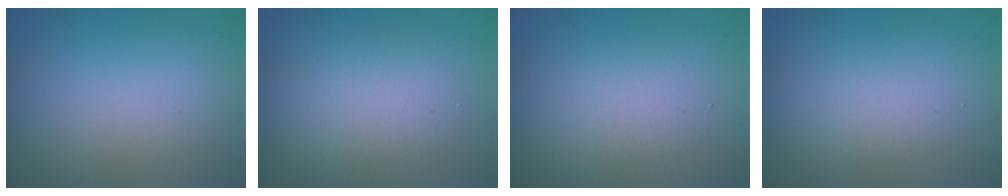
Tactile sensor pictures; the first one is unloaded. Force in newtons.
{"total": 3.4, "press": 3.3, "slide": 0.3}
{"total": 2.2, "press": 2.2, "slide": 0.1}
{"total": 1.4, "press": 1.3, "slide": 0.1}